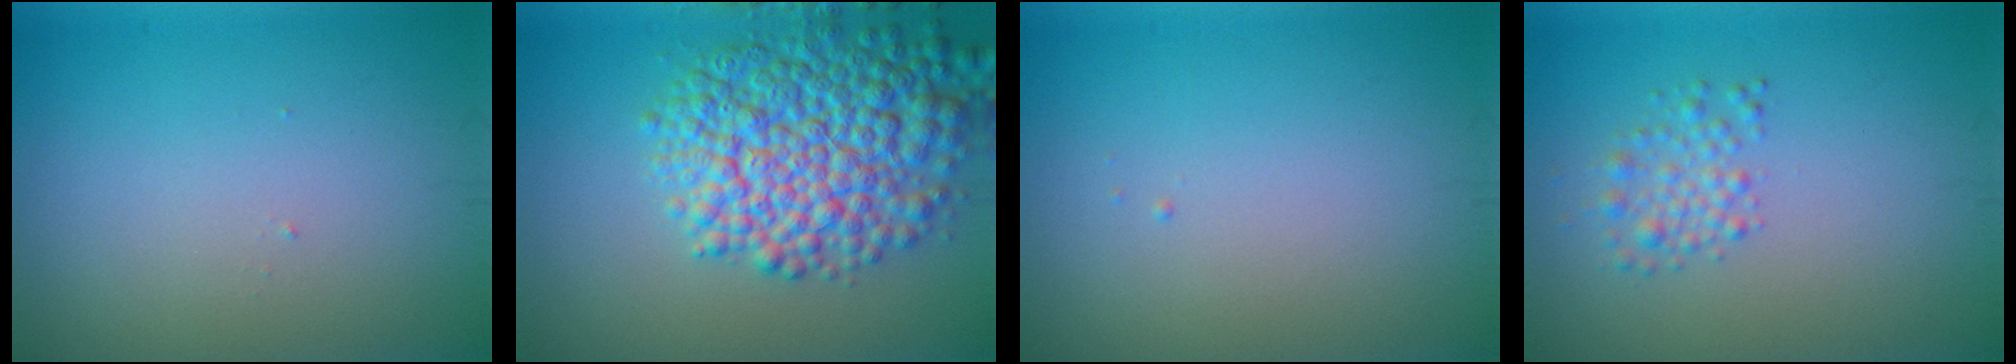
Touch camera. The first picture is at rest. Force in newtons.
{"total": 9.3, "press": 9.3, "slide": 0.2}
{"total": 0.0}
{"total": 1.9, "press": 1.9, "slide": 0.0}